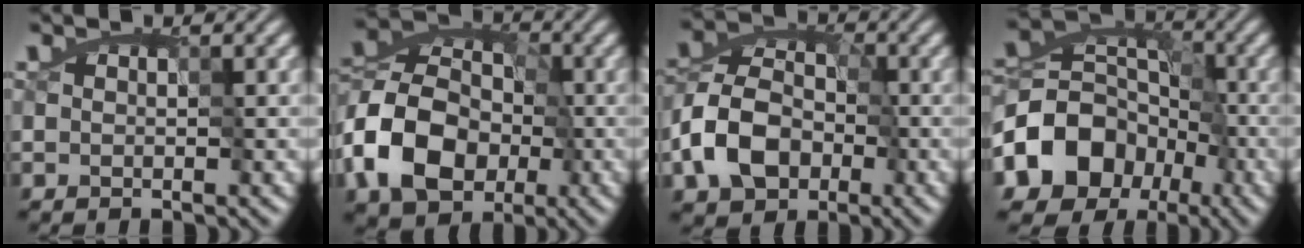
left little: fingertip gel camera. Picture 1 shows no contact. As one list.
[{"total": 9.1, "force": [-4.8, 6.2, 4.5], "torque": [-0.086, 0.007, -0.099]}, {"total": 6.3, "force": [-3.9, 4.0, 2.8], "torque": [-0.053, 0.004, -0.080]}, {"total": 10.5, "force": [-5.6, 7.7, 4.3], "torque": [-0.080, -0.005, -0.107]}]